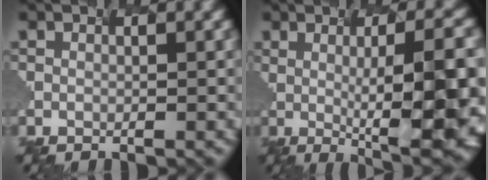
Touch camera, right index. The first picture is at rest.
{"total": 11.8, "force": [-0.7, 2.9, 11.4], "torque": [-0.129, 0.003, 0.009]}